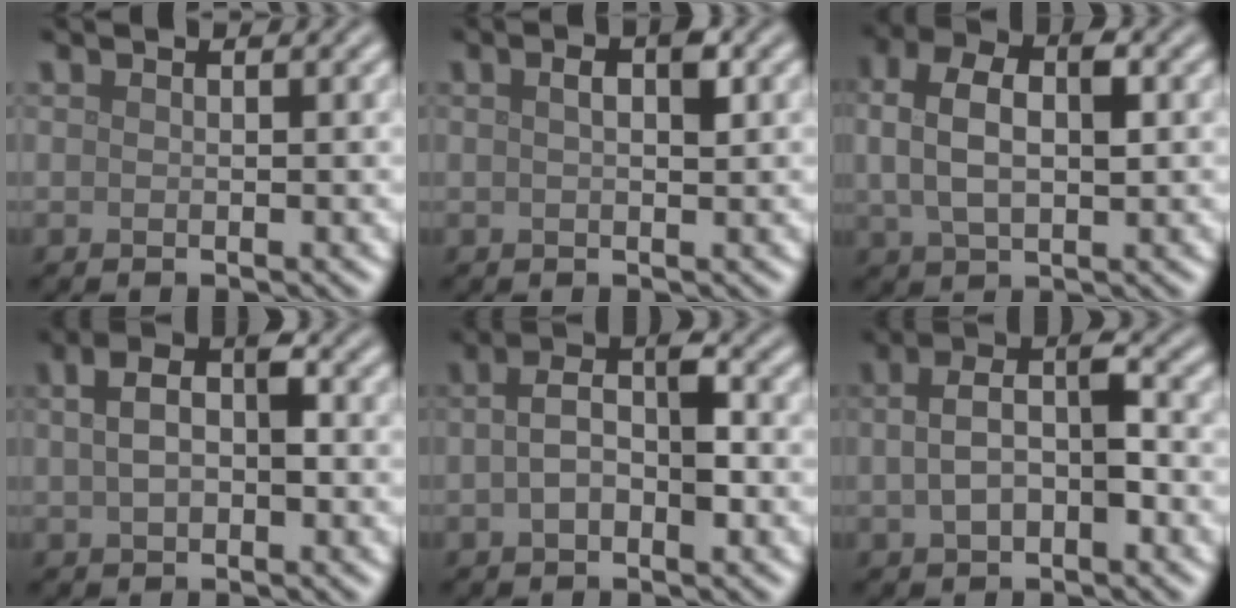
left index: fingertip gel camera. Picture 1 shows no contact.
{"total": 2.1, "force": [0.6, 0.7, 1.9], "torque": [-0.032, 0.005, 0.007]}
{"total": 5.7, "force": [1.0, 3.1, 4.6], "torque": [-0.089, 0.008, 0.013]}
{"total": 4.4, "force": [0.6, 2.6, 3.5], "torque": [-0.072, 0.012, 0.009]}
{"total": 4.3, "force": [-0.4, 2.1, 3.7], "torque": [-0.069, 0.008, -0.013]}
{"total": 4.8, "force": [-0.5, 2.5, 4.1], "torque": [-0.080, 0.006, -0.011]}